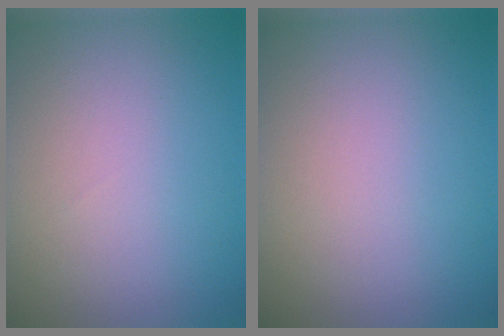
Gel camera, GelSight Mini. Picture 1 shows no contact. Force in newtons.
{"total": 0.0}